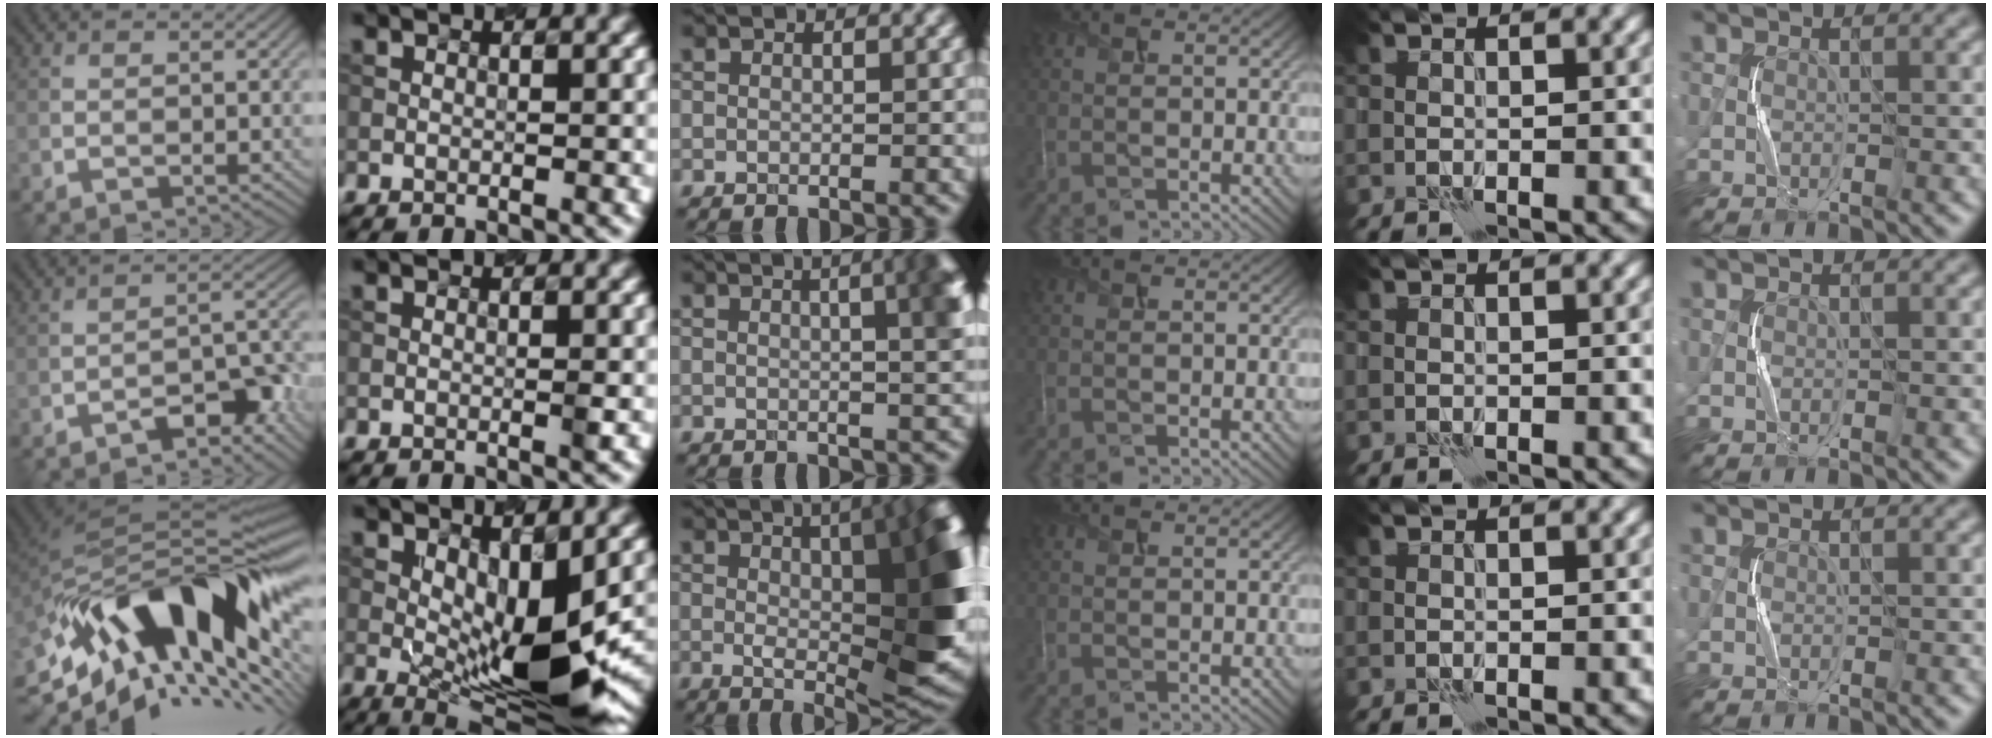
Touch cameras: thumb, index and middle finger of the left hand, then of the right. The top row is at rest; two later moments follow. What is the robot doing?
{"motion": "squeeze", "object": "paper clamp"}